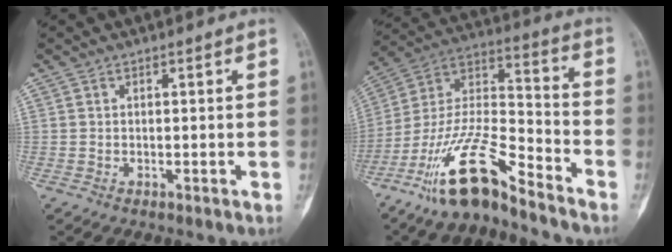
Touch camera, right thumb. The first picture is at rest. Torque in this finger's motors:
{"motor_torque": [1.14, 0.33, 1.37, -1.43, 0.37]}